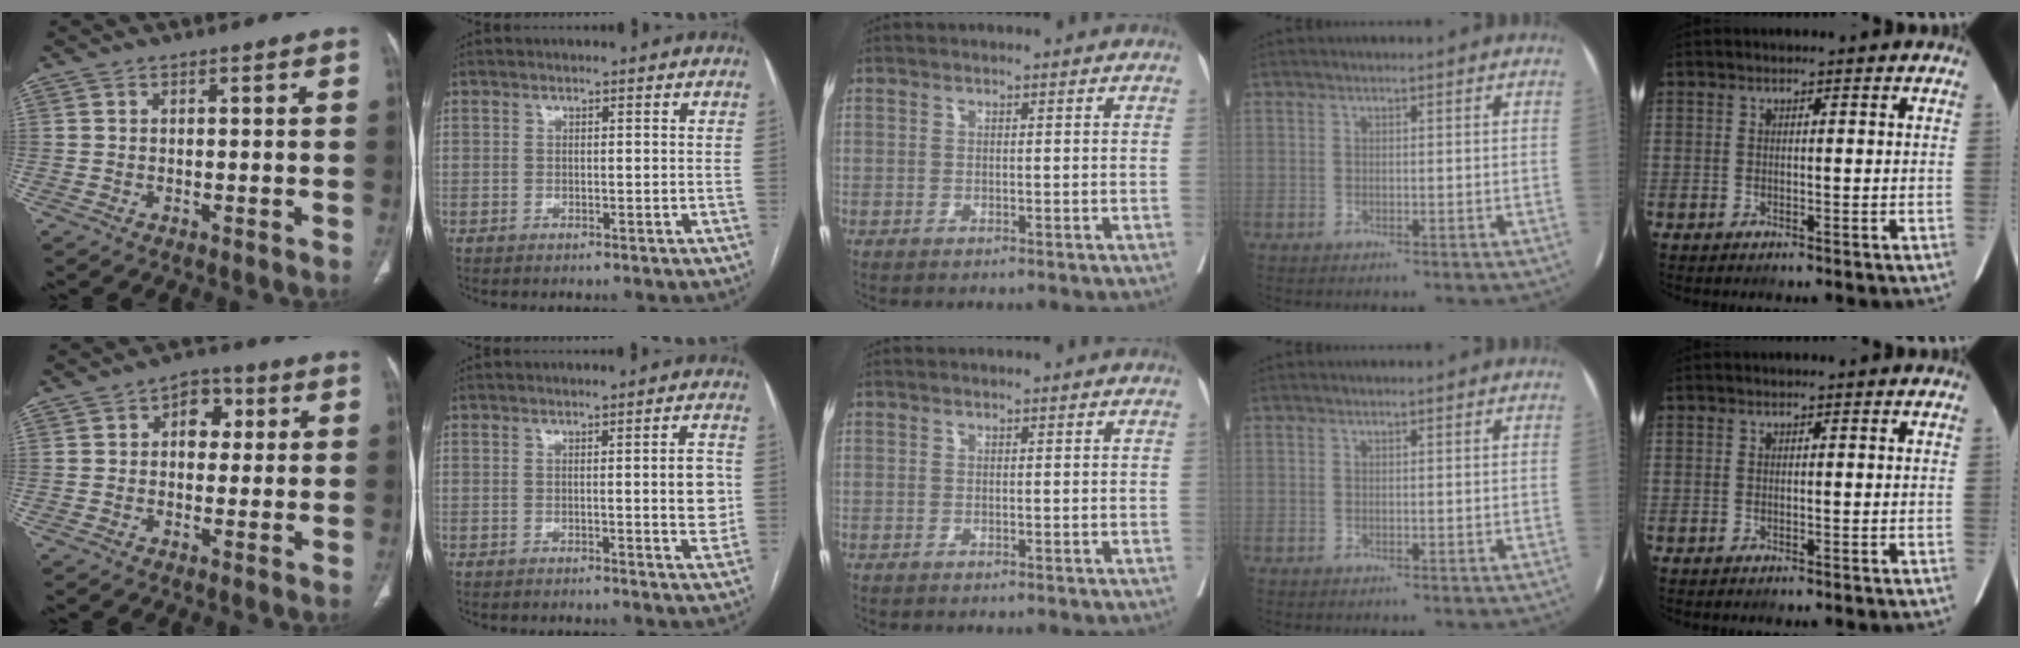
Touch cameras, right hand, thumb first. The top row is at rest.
{"thumb": {"total": 6.1, "force": [1.3, 4.4, 4.0], "torque": [-0.021, 0.007, 0.011]}, "index": {"total": 4.6, "force": [-0.1, 0.6, 4.5], "torque": [-0.055, -0.001, -0.004]}}